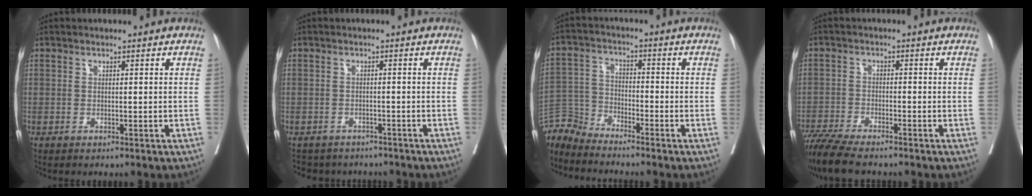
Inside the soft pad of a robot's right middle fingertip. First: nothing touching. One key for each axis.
{"total": 6.0, "fx": -5.5, "fy": 2.4, "fz": 0.3, "tx": -0.007, "ty": 0.002, "tz": -0.068}
{"total": 5.6, "fx": -5.6, "fy": -0.1, "fz": -0.7, "tx": 0.006, "ty": -0.002, "tz": -0.113}
{"total": 8.2, "fx": -7.0, "fy": 0.9, "fz": 4.2, "tx": -0.077, "ty": -0.023, "tz": -0.123}